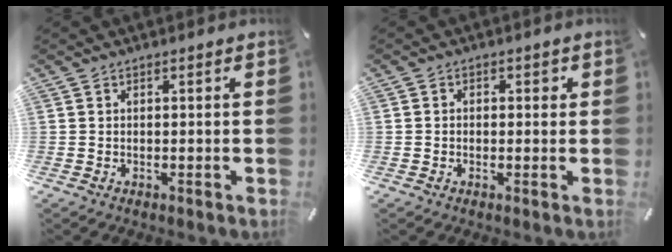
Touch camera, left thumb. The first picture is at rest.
{"total": 1.7, "force": [-0.4, 1.4, 0.8], "torque": [-0.008, 0.005, -0.012]}